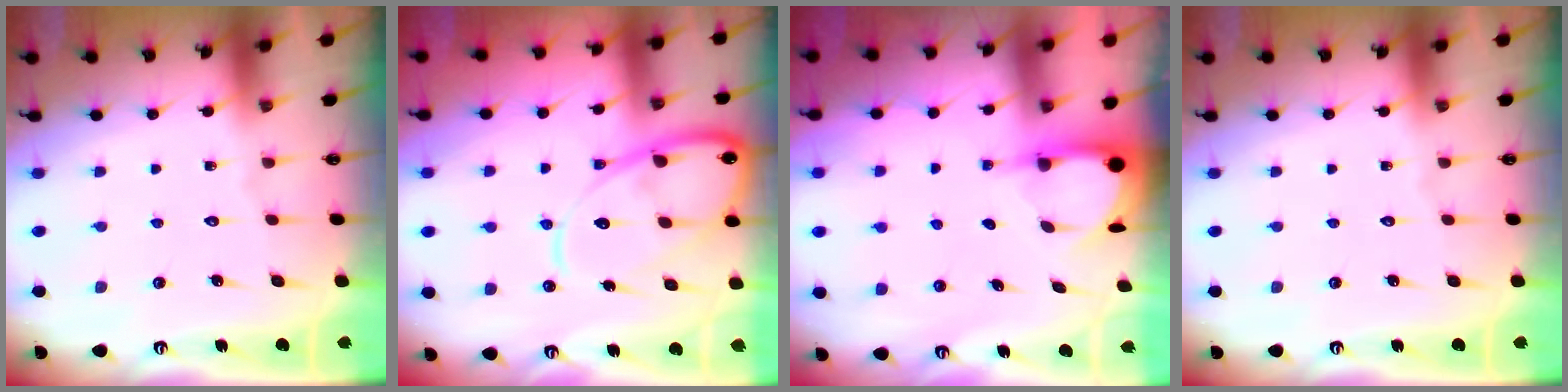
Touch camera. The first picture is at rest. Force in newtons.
{"total": 14.8, "press": 14.7, "slide": 1.5}
{"total": 3.9, "press": 3.9, "slide": 0.3}
{"total": 0.0}